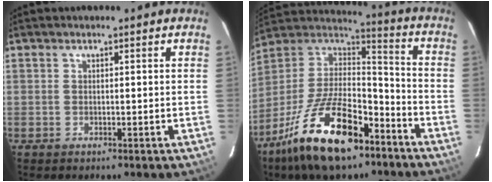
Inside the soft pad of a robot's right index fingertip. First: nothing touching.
{"total": 23.0, "force": [-13.6, 10.0, 15.6], "torque": [-0.307, -0.010, -0.232]}